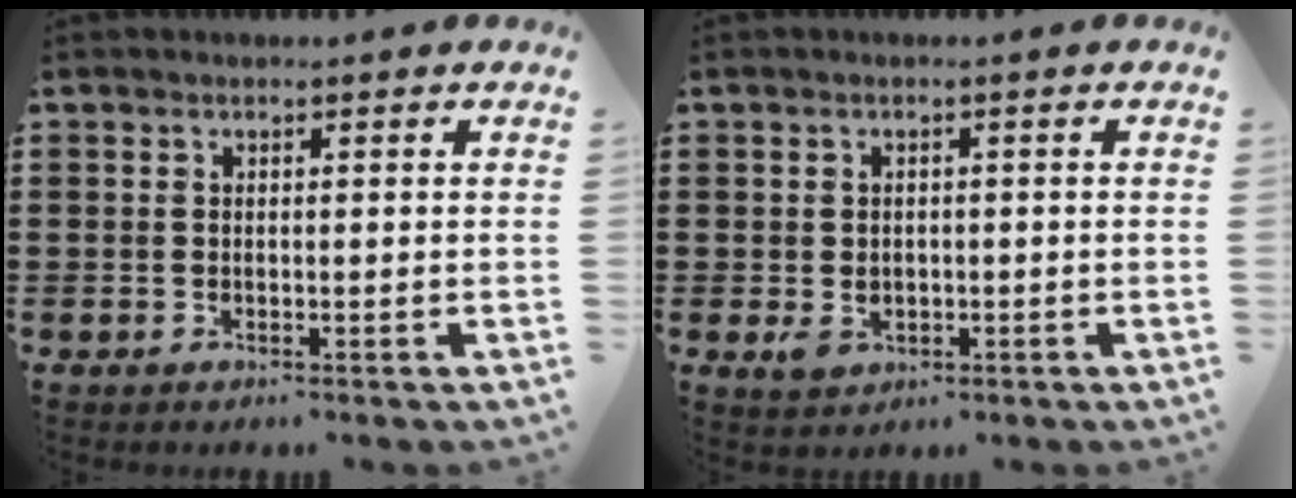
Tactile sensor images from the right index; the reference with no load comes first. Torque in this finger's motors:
{"motor_torque": [1.09, 1.05, 0.04, 0.01]}